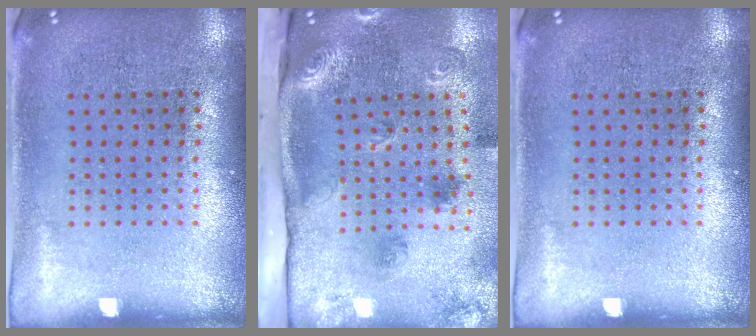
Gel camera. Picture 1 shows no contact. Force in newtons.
{"total": 2.7, "press": 1.9, "slide": 1.8}
{"total": 0.0}